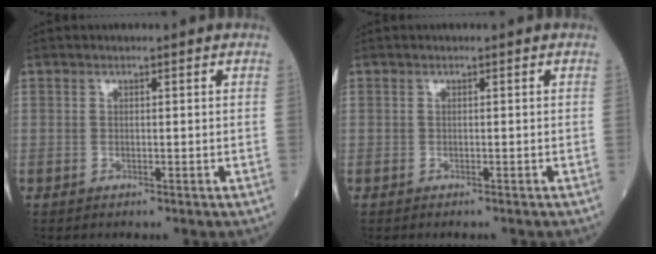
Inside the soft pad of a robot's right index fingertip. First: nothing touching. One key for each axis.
{"total": 0.7, "fx": -0.7, "fy": 0.0, "fz": 0.3, "tx": -0.002, "ty": -0.001, "tz": -0.012}